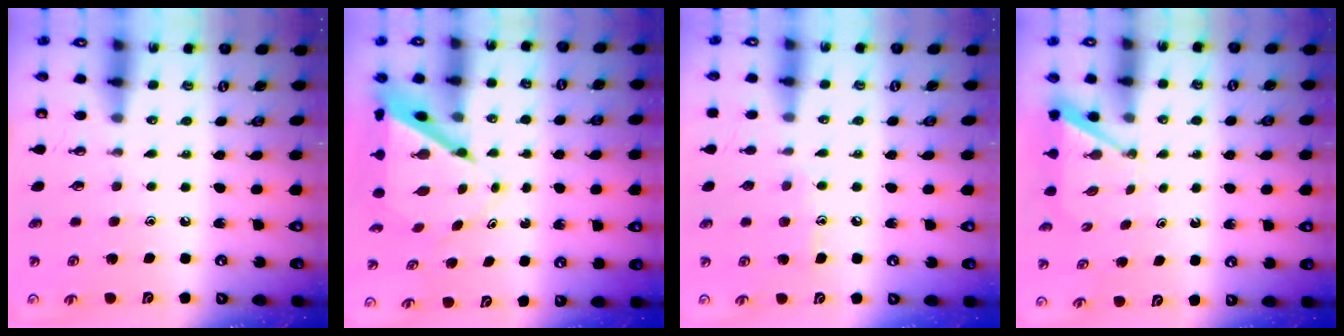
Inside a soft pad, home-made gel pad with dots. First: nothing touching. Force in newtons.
{"total": 7.4, "press": 7.4, "slide": 0.5}
{"total": 6.1, "press": 6.1, "slide": 0.3}
{"total": 2.9, "press": 2.9, "slide": 0.2}